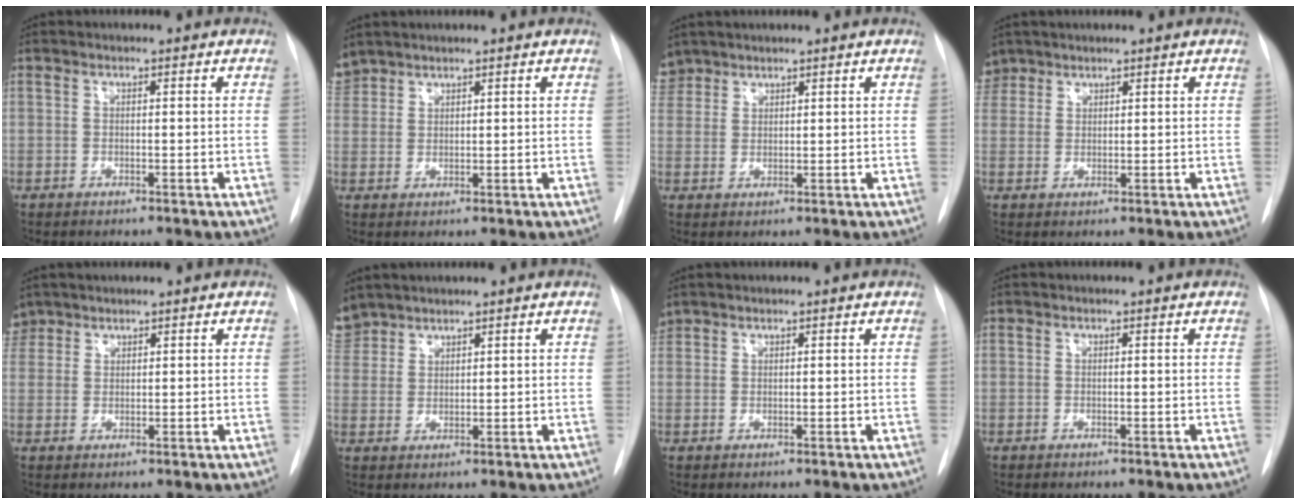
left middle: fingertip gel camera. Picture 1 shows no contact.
{"total": 3.7, "force": [3.3, 1.5, 0.1], "torque": [-0.007, 0.015, 0.071]}
{"total": 3.9, "force": [3.3, 2.0, -0.1], "torque": [0.005, 0.011, 0.066]}
{"total": 3.7, "force": [2.9, 2.2, -0.1], "torque": [0.004, 0.010, 0.059]}
{"total": 3.3, "force": [2.7, 1.9, -0.1], "torque": [0.003, 0.009, 0.055]}
{"total": 5.2, "force": [4.6, 2.4, 0.2], "torque": [-0.004, 0.011, 0.098]}
{"total": 1.8, "force": [1.5, 1.0, 0.0], "torque": [-0.004, 0.015, 0.032]}
{"total": 0.0}